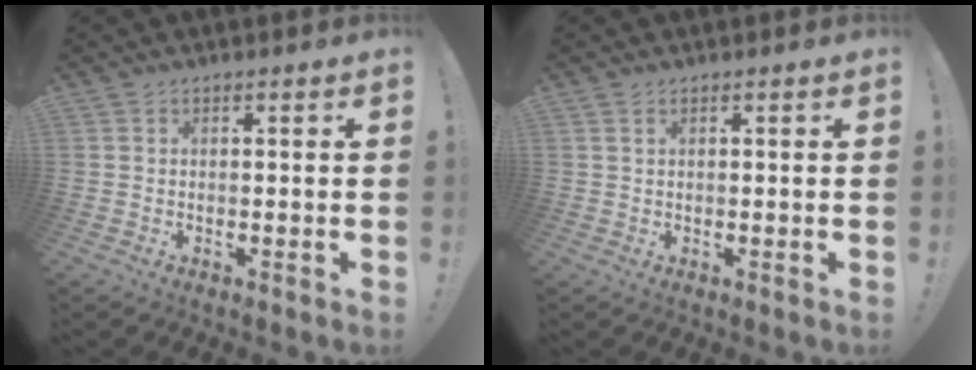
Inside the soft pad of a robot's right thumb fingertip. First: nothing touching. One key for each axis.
{"total": 1.1, "fx": 0.7, "fy": 0.4, "fz": 0.7, "tx": -0.023, "ty": 0.005, "tz": 0.014}